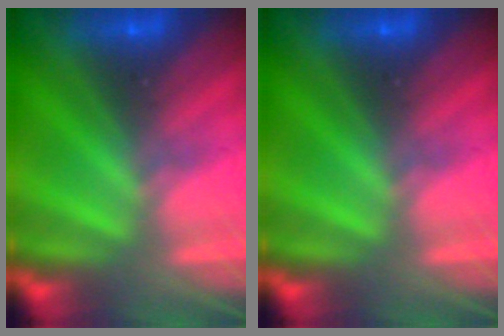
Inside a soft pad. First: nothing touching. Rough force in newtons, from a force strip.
{"total": 0.0}